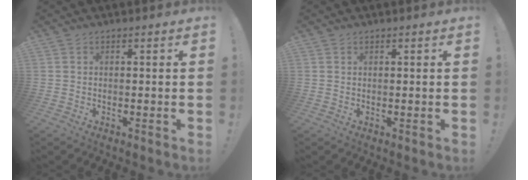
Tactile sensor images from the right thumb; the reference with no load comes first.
{"total": 0.7, "force": [0.7, 0.3, 0.0], "torque": [0.007, -0.003, 0.012]}